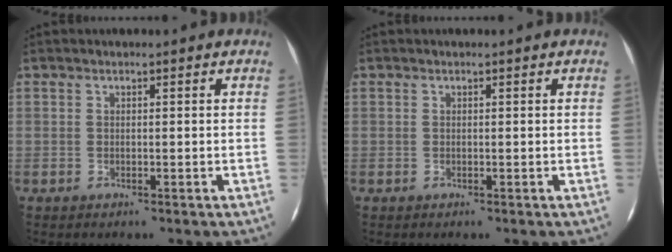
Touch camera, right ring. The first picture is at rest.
{"total": 0.0}